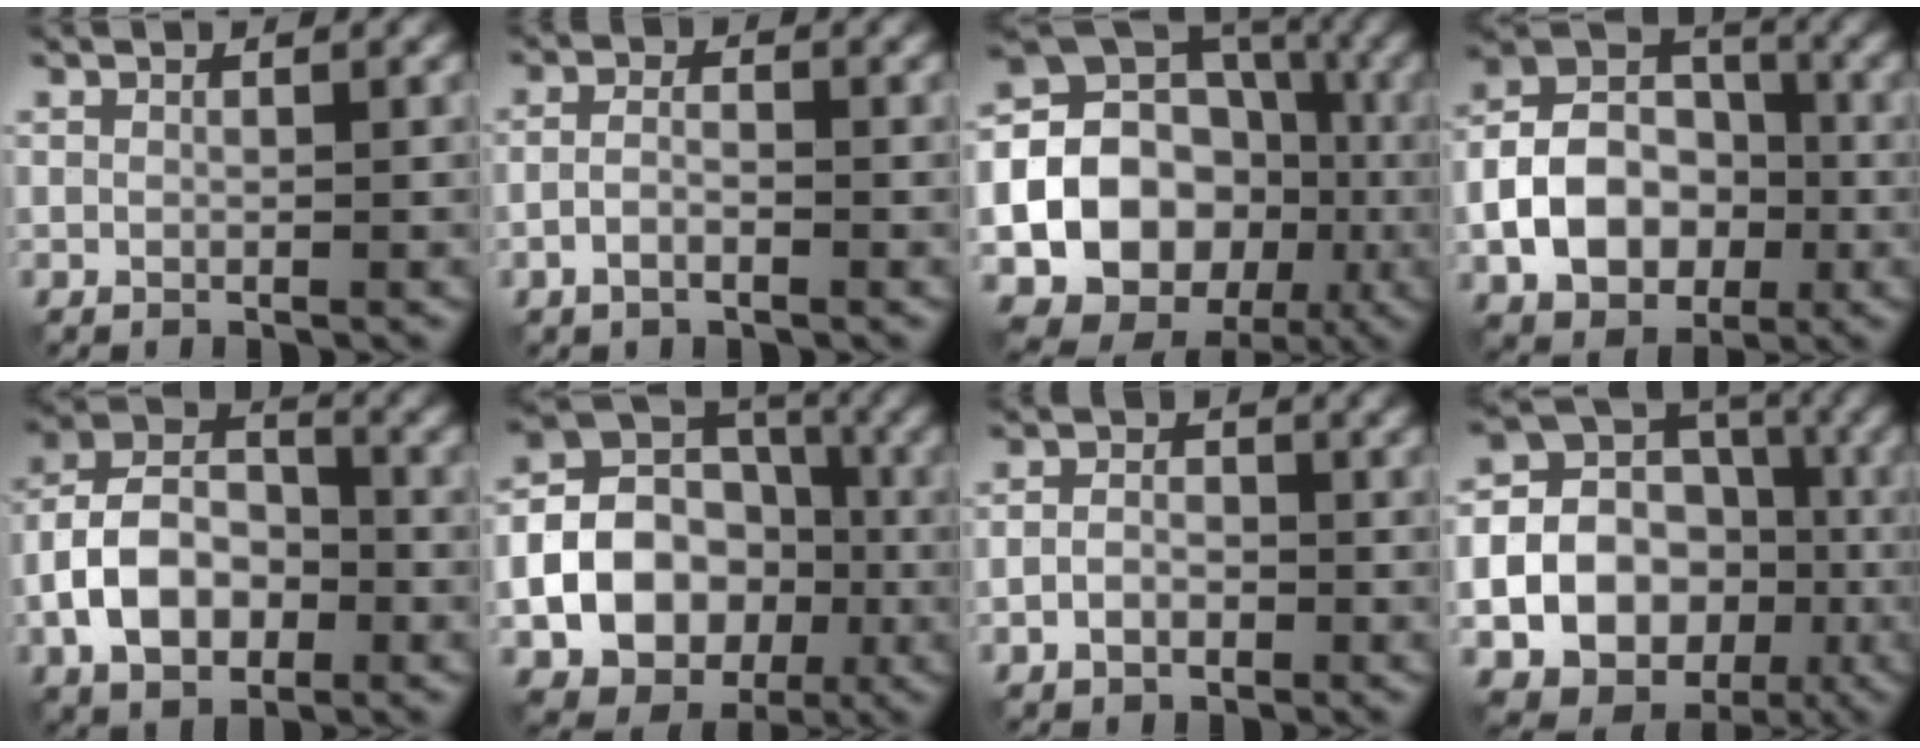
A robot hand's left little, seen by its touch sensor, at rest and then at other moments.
{"total": 2.0, "force": [-1.1, 0.9, 1.5], "torque": [-0.028, 0.004, -0.026]}
{"total": 20.1, "force": [-4.3, 17.8, 8.2], "torque": [-0.157, -0.002, -0.085]}
{"total": 8.9, "force": [-2.3, 6.3, 5.8], "torque": [-0.099, 0.006, -0.049]}
{"total": 9.0, "force": [-2.6, 5.8, 6.4], "torque": [-0.123, 0.012, -0.061]}
{"total": 13.0, "force": [-3.0, 10.5, 7.0], "torque": [-0.121, -0.019, -0.070]}
{"total": 2.7, "force": [-1.1, 1.9, 1.5], "torque": [-0.024, 0.003, -0.023]}
{"total": 19.9, "force": [-5.3, 17.7, 7.5], "torque": [-0.163, -0.019, -0.099]}